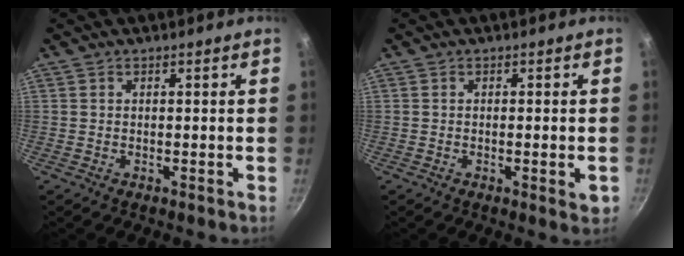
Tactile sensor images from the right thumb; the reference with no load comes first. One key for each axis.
{"total": 2.9, "fx": -0.7, "fy": 0.7, "fz": 2.7, "tx": -0.040, "ty": -0.004, "tz": -0.012}